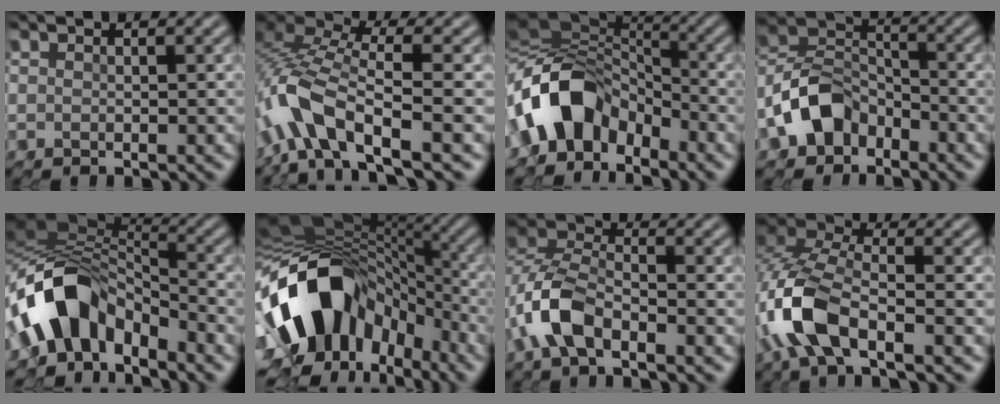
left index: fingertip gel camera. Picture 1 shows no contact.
{"total": 7.0, "force": [-4.1, 1.5, 5.4], "torque": [-0.122, 0.010, -0.092]}
{"total": 8.9, "force": [-4.3, 5.6, 5.4], "torque": [-0.093, 0.007, -0.090]}
{"total": 6.2, "force": [-4.1, 3.8, 2.6], "torque": [-0.058, 0.007, -0.092]}
{"total": 9.4, "force": [-3.9, 5.4, 6.6], "torque": [-0.119, 0.016, -0.079]}
{"total": 14.7, "force": [-3.9, 10.2, 9.9], "torque": [-0.181, -0.009, -0.068]}
{"total": 5.0, "force": [-3.0, 2.2, 3.4], "torque": [-0.079, 0.007, -0.068]}
{"total": 7.4, "force": [-3.6, 2.7, 5.9], "torque": [-0.156, 0.004, -0.086]}